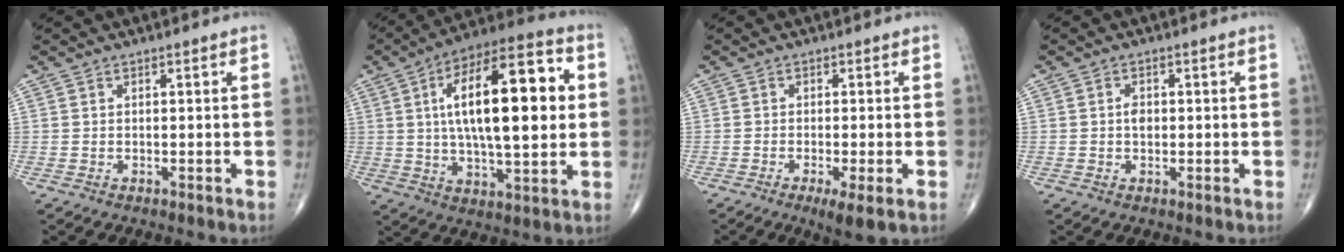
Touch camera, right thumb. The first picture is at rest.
{"total": 23.3, "force": [3.7, 8.7, 21.3], "torque": [-0.328, 0.011, 0.050]}
{"total": 4.6, "force": [-1.9, 0.8, 4.1], "torque": [-0.075, -0.013, -0.035]}
{"total": 1.9, "force": [0.0, 1.3, 1.4], "torque": [-0.017, 0.002, -0.002]}